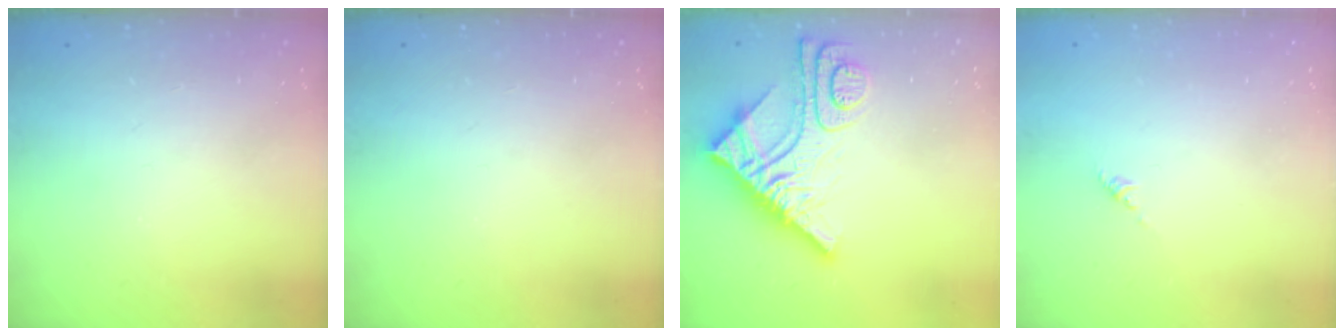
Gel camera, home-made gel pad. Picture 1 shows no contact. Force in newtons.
{"total": 0.0}
{"total": 12.6, "press": 12.5, "slide": 1.2}
{"total": 0.0}